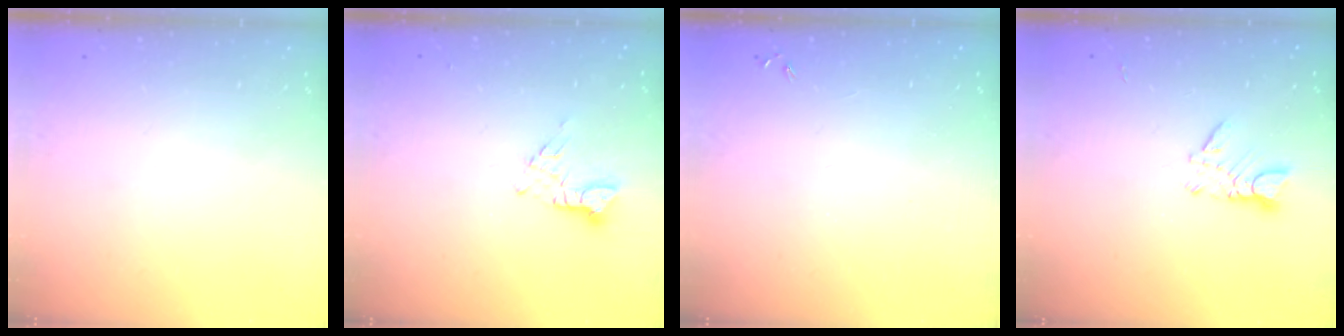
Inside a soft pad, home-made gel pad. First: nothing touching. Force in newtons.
{"total": 3.6, "press": 3.6, "slide": 0.4}
{"total": 0.0}
{"total": 3.3, "press": 3.3, "slide": 0.3}